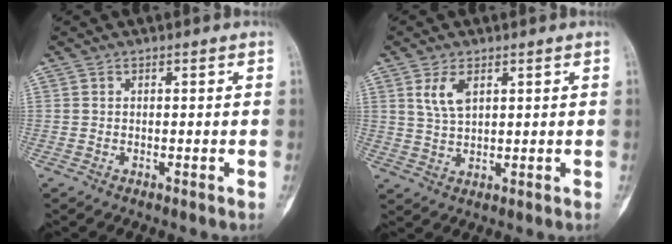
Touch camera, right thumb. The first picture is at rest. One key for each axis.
{"total": 4.7, "fx": 2.1, "fy": 2.4, "fz": 3.5, "tx": -0.067, "ty": -0.009, "tz": 0.047}